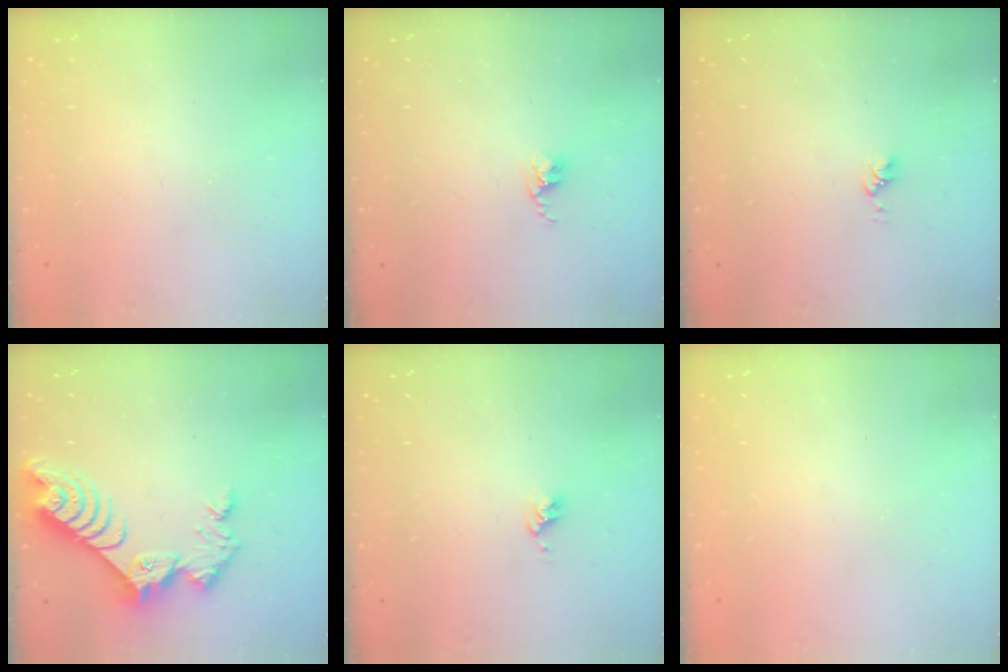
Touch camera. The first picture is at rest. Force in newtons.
{"total": 2.6, "press": 2.6, "slide": 0.4}
{"total": 3.0, "press": 3.0, "slide": 0.4}
{"total": 9.6, "press": 9.5, "slide": 0.9}
{"total": 2.7, "press": 2.6, "slide": 0.4}
{"total": 1.1, "press": 1.1, "slide": 0.1}